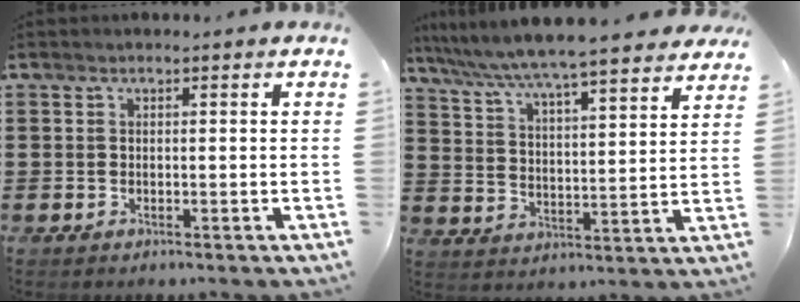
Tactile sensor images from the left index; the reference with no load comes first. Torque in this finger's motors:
{"motor_torque": [1.61, -0.53, 1.05, 0.21]}